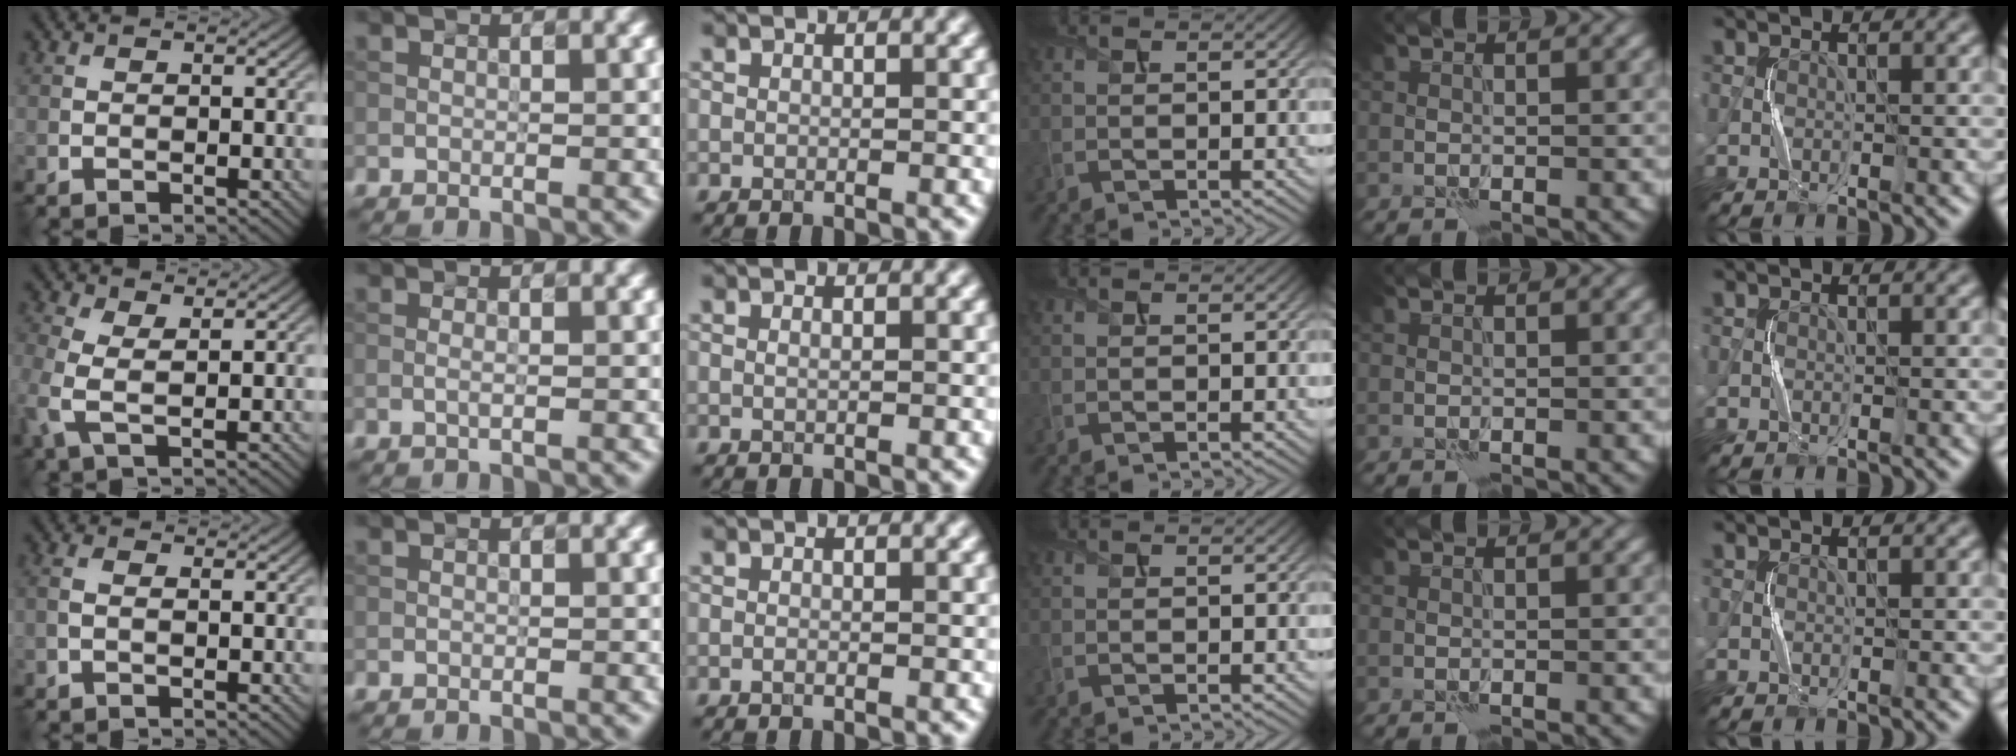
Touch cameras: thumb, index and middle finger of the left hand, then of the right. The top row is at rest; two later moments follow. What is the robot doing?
{"motion": "squeeze", "object": "sponge"}